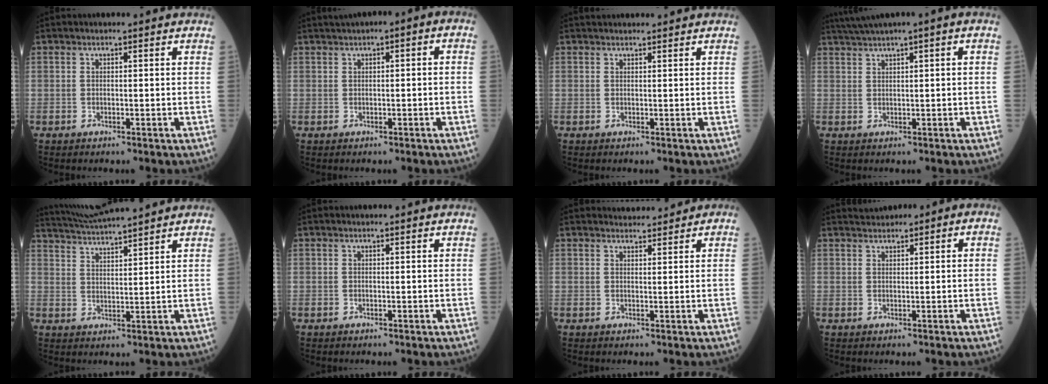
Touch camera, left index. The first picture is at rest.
{"total": 3.0, "force": [0.7, 1.0, 2.8], "torque": [-0.045, 0.022, 0.009]}
{"total": 3.7, "force": [3.5, 0.6, 1.1], "torque": [-0.010, 0.031, 0.050]}
{"total": 4.2, "force": [2.6, -0.3, 3.2], "torque": [-0.066, 0.019, 0.053]}
{"total": 10.0, "force": [9.4, -0.8, 3.4], "torque": [-0.071, 0.026, 0.157]}
{"total": 0.0}
{"total": 2.4, "force": [2.3, 0.5, 0.2], "torque": [-0.004, 0.014, 0.038]}
{"total": 2.0, "force": [1.2, 1.0, 1.3], "torque": [-0.030, 0.027, 0.027]}